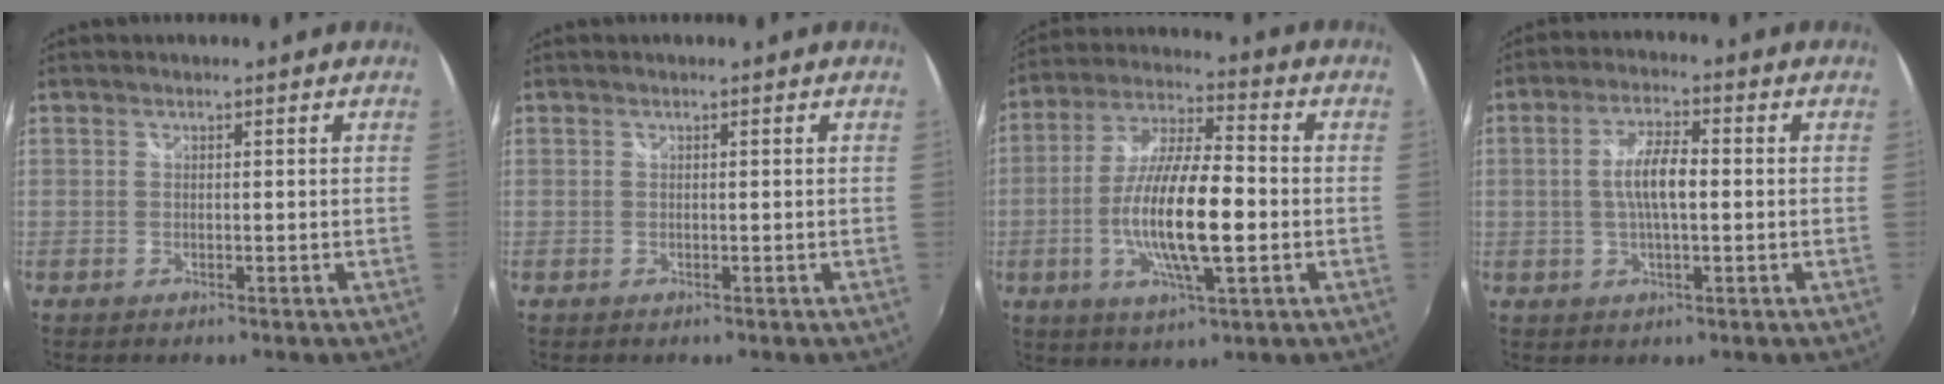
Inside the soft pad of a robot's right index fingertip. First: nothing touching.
{"total": 0.0}
{"total": 15.5, "force": [-3.1, 3.7, 14.8], "torque": [-0.288, -0.006, -0.060]}
{"total": 6.6, "force": [-0.1, 1.9, 6.3], "torque": [-0.118, 0.006, -0.001]}